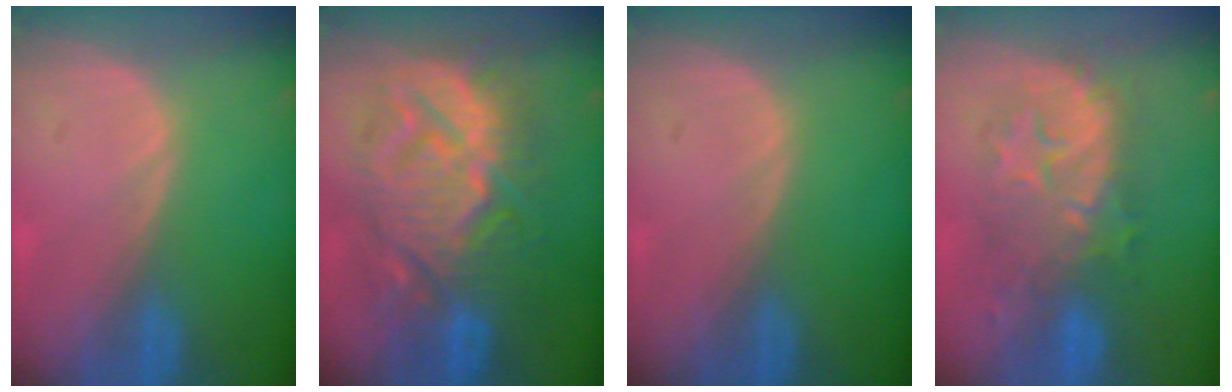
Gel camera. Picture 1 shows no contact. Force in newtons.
{"total": 13.4, "press": 13.3, "slide": 1.4}
{"total": 0.0}
{"total": 9.0, "press": 8.9, "slide": 1.1}